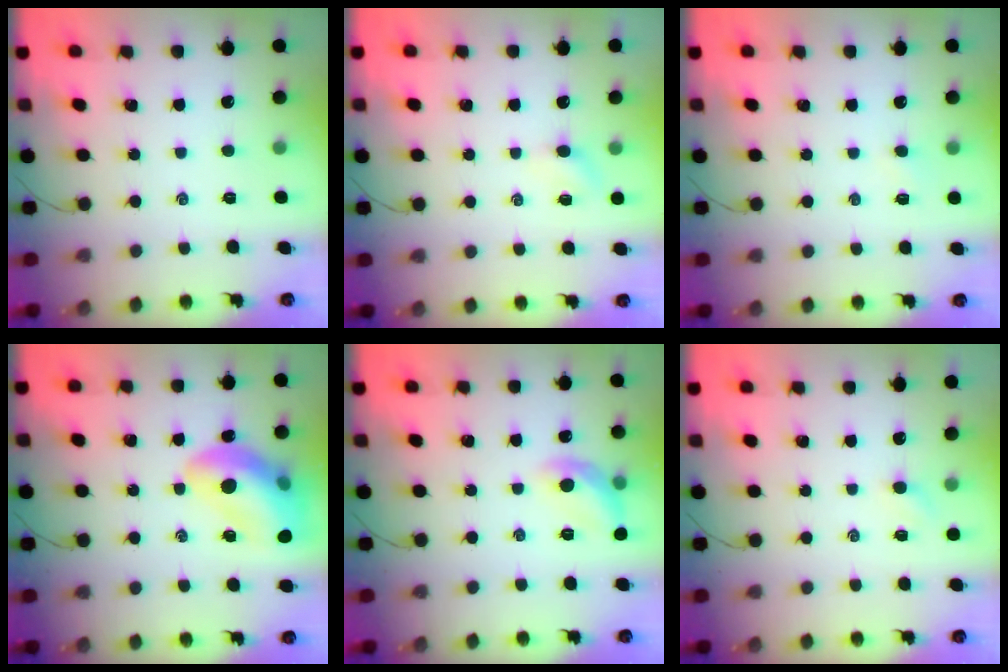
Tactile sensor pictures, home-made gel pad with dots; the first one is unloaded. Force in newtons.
{"total": 2.3, "press": 2.2, "slide": 0.7}
{"total": 2.4, "press": 2.2, "slide": 0.8}
{"total": 17.5, "press": 17.1, "slide": 3.6}
{"total": 9.9, "press": 9.9, "slide": 0.2}
{"total": 2.4, "press": 2.3, "slide": 0.7}